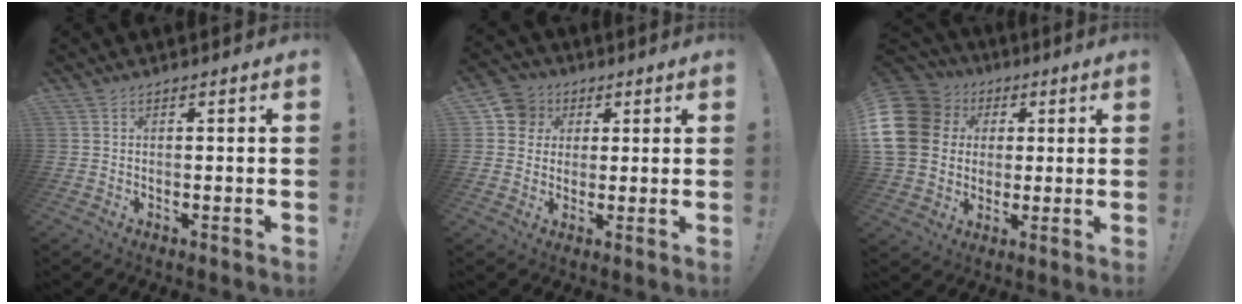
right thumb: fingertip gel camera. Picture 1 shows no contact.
{"total": 8.0, "force": [2.3, 7.3, 2.0], "torque": [-0.033, -0.002, 0.049]}
{"total": 17.7, "force": [3.1, 14.9, 9.2], "torque": [-0.169, 0.005, 0.069]}